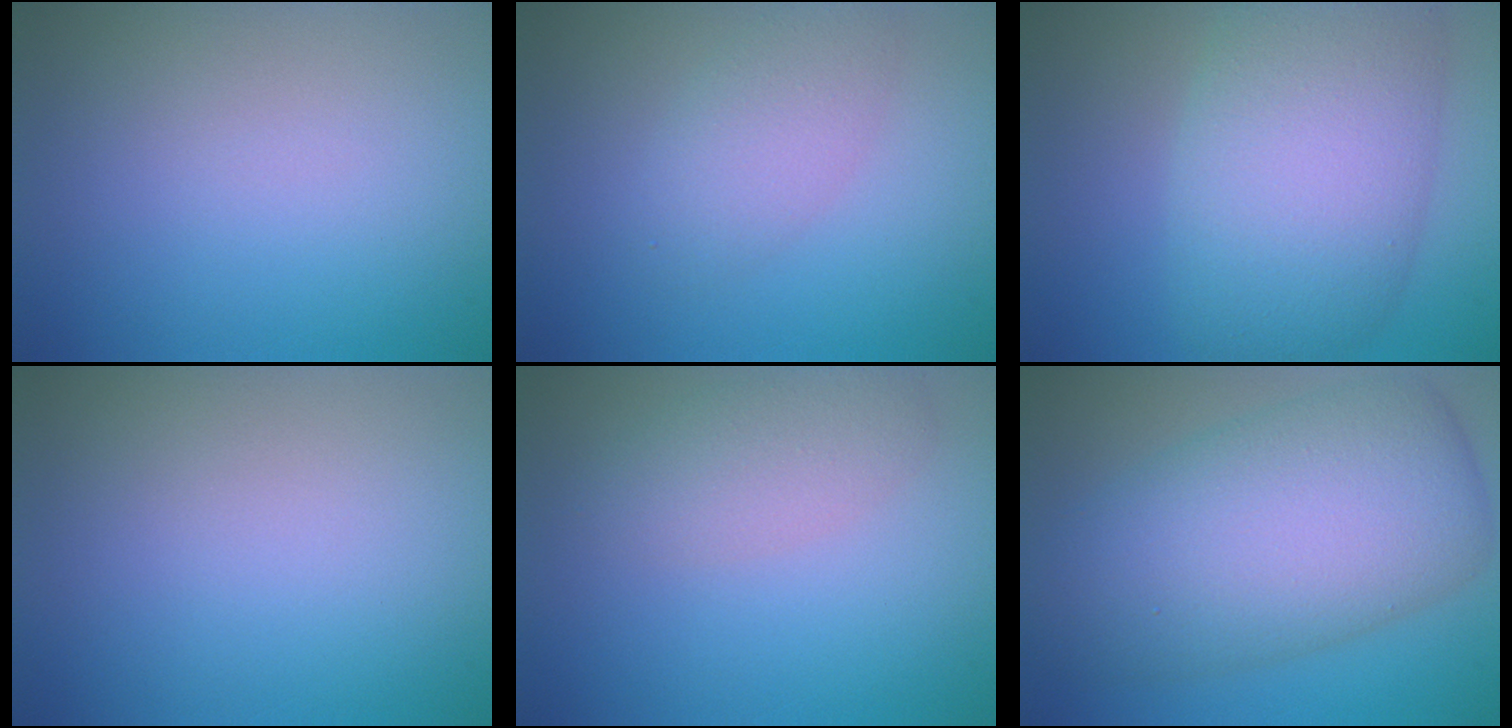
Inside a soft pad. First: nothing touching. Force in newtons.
{"total": 2.8, "press": 2.8, "slide": 0.1}
{"total": 10.1, "press": 10.1, "slide": 0.7}
{"total": 0.0}
{"total": 2.8, "press": 2.8, "slide": 0.1}
{"total": 11.1, "press": 11.1, "slide": 0.6}